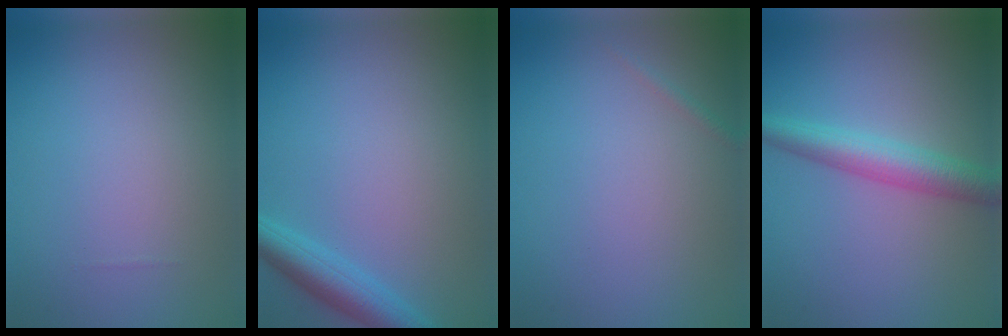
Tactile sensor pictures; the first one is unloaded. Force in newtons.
{"total": 3.5, "press": 3.5, "slide": 0.2}
{"total": 0.6, "press": 0.6, "slide": 0.0}
{"total": 4.4, "press": 4.4, "slide": 0.1}